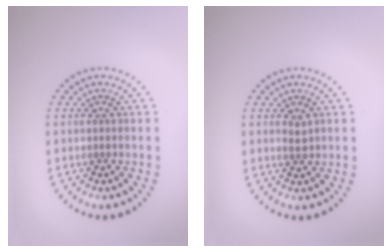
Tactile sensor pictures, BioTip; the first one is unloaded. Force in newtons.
{"total": 1.0, "press": 0.9, "slide": 0.5}